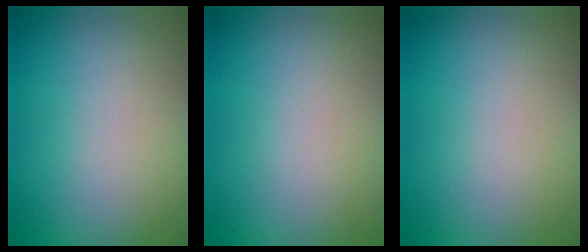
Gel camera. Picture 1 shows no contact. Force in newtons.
{"total": 0.0}
{"total": 0.0}